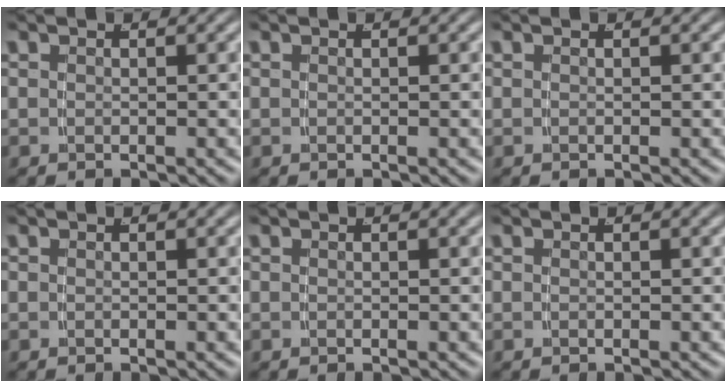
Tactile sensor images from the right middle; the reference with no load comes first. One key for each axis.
{"total": 0.0}
{"total": 0.0}
{"total": 0.0}
{"total": 0.0}
{"total": 0.0}